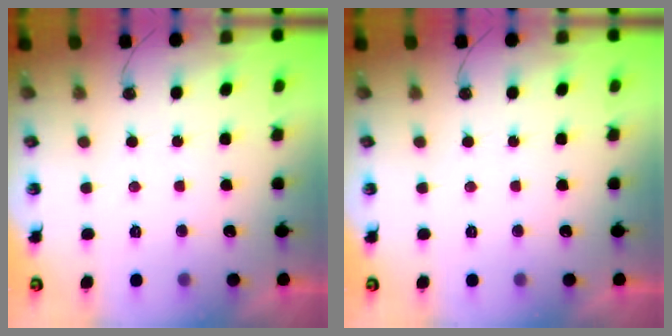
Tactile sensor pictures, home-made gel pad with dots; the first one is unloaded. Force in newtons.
{"total": 0.0}